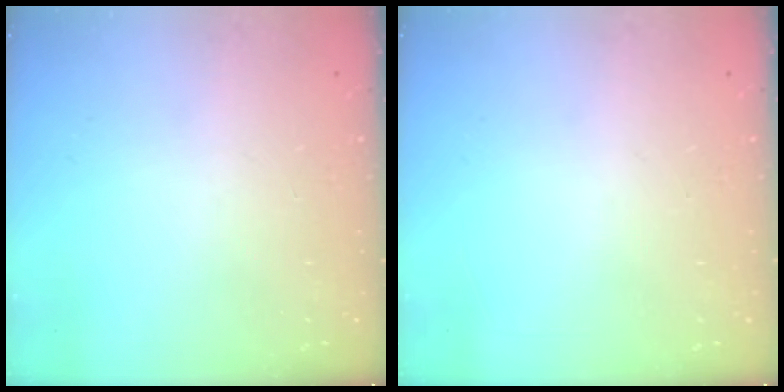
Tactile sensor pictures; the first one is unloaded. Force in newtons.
{"total": 0.0}